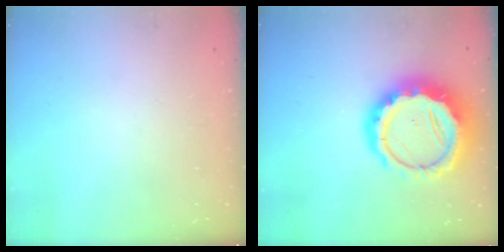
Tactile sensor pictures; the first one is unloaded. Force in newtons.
{"total": 17.7, "press": 17.4, "slide": 3.4}